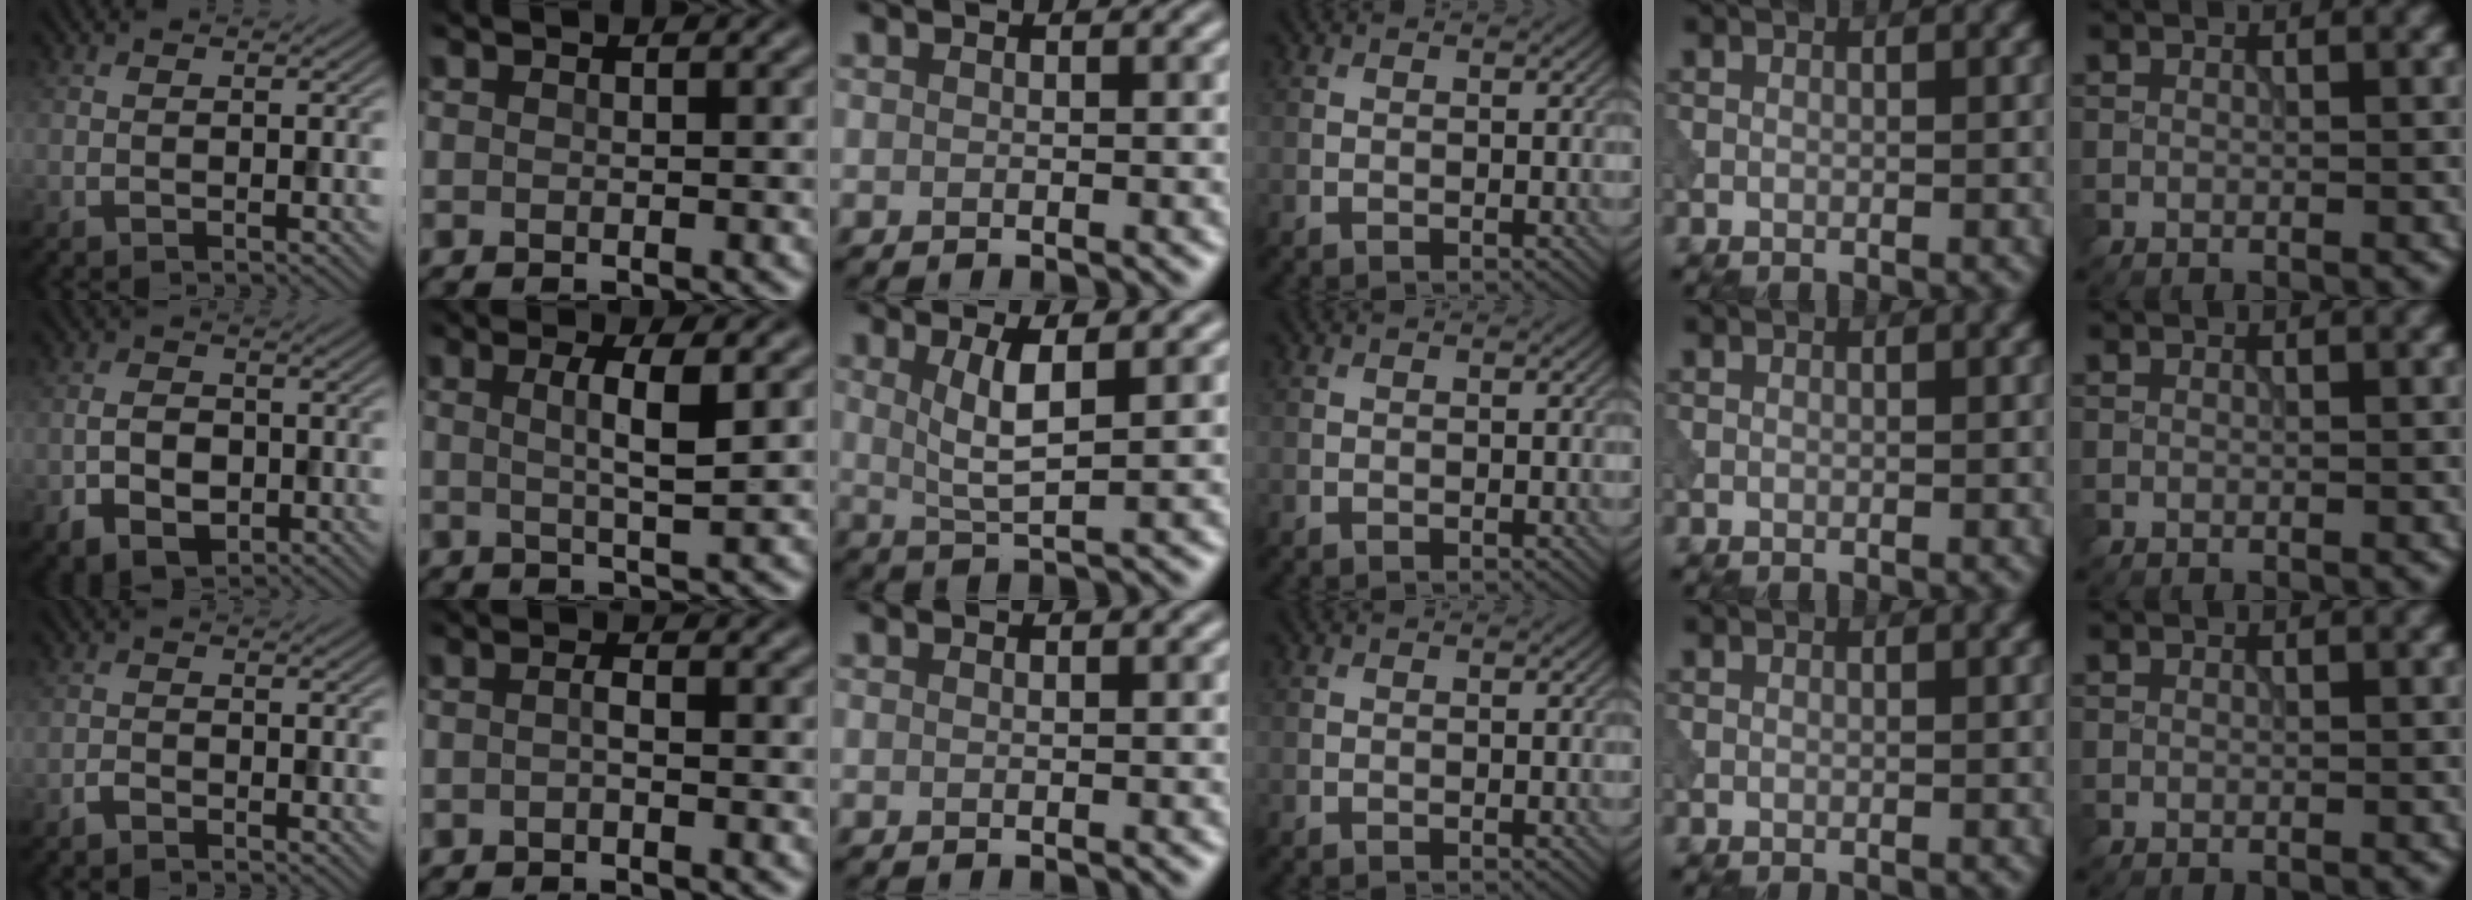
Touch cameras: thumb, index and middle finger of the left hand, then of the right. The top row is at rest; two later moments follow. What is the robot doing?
{"motion": "dispense", "object": "pipette"}